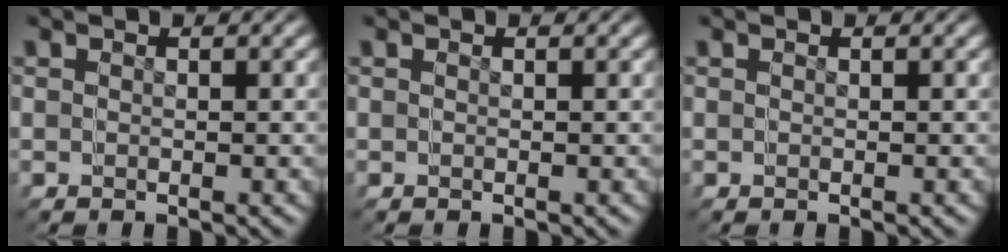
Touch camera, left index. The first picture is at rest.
{"total": 0.0}
{"total": 0.0}